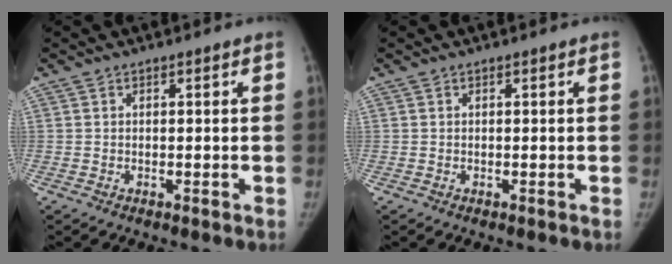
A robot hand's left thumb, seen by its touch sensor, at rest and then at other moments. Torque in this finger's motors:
{"motor_torque": [0.18, 0.18, 0.03, -0.10, 0.02]}